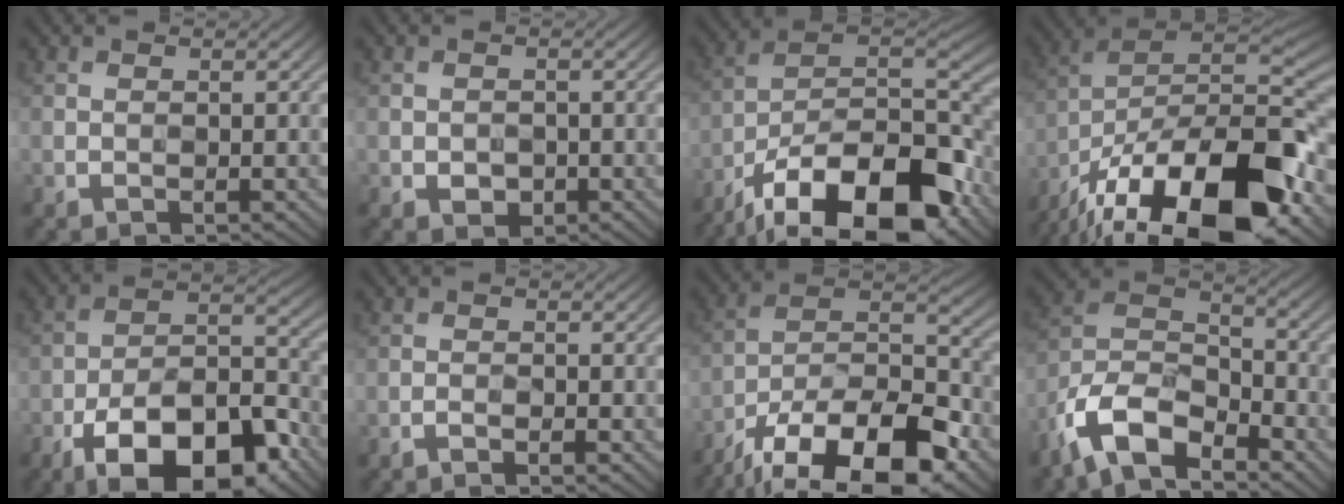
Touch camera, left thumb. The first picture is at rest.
{"total": 2.0, "force": [-0.8, 1.4, 1.1], "torque": [-0.021, -0.004, -0.013]}
{"total": 20.0, "force": [-12.4, 8.1, 13.5], "torque": [-0.241, -0.025, -0.213]}
{"total": 21.0, "force": [-12.3, 8.5, 14.8], "torque": [-0.264, -0.007, -0.202]}
{"total": 16.6, "force": [-10.1, 6.9, 11.3], "torque": [-0.180, -0.010, -0.174]}
{"total": 0.9, "force": [-0.8, -0.1, 0.5], "torque": [-0.010, 0.005, -0.018]}
{"total": 19.7, "force": [-14.0, 7.2, 11.8], "torque": [-0.211, -0.035, -0.225]}
{"total": 11.6, "force": [-8.1, 4.8, 6.9], "torque": [-0.147, 0.002, -0.175]}